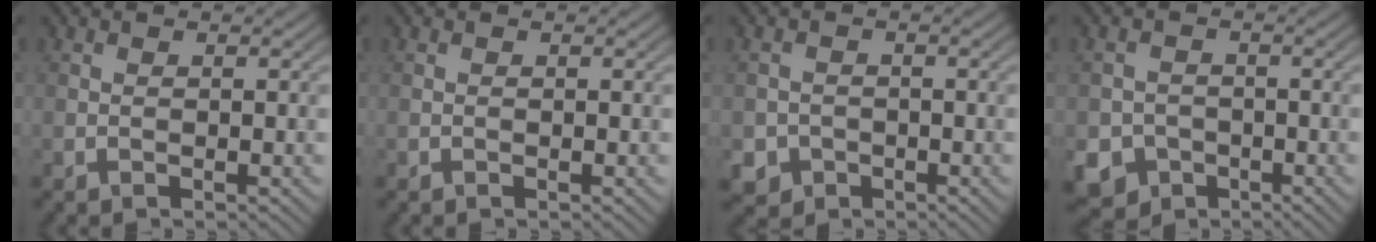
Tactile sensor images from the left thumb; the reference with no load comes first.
{"total": 0.0}
{"total": 2.6, "force": [-1.3, 2.3, 0.5], "torque": [-0.008, -0.007, -0.027]}
{"total": 6.1, "force": [-3.1, 5.1, 1.4], "torque": [-0.023, -0.016, -0.070]}